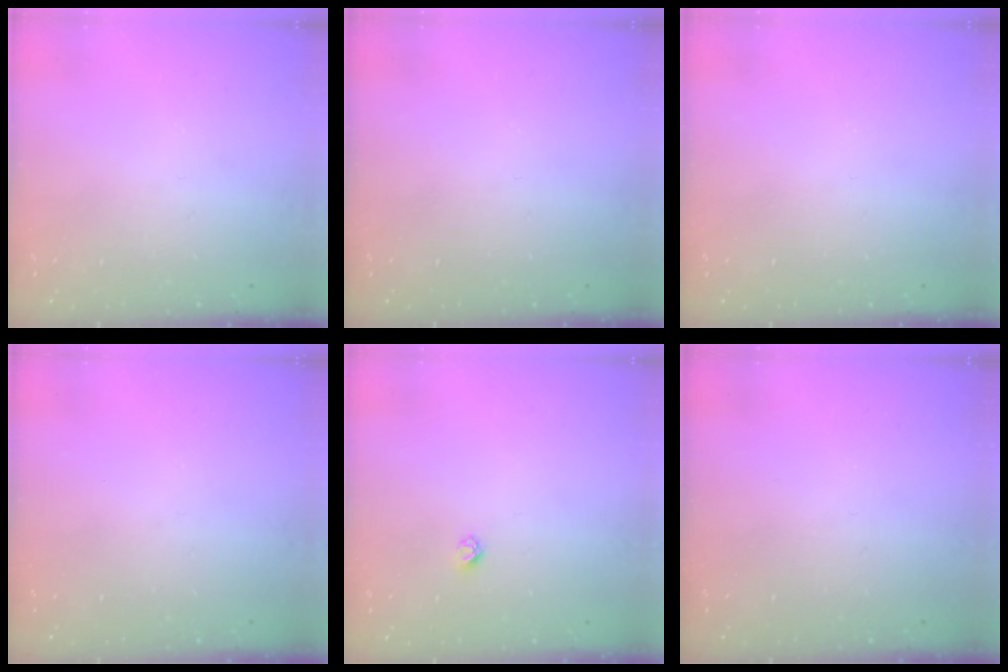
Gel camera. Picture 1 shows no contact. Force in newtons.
{"total": 0.0}
{"total": 0.0}
{"total": 0.0}
{"total": 2.3, "press": 2.3, "slide": 0.2}
{"total": 0.0}